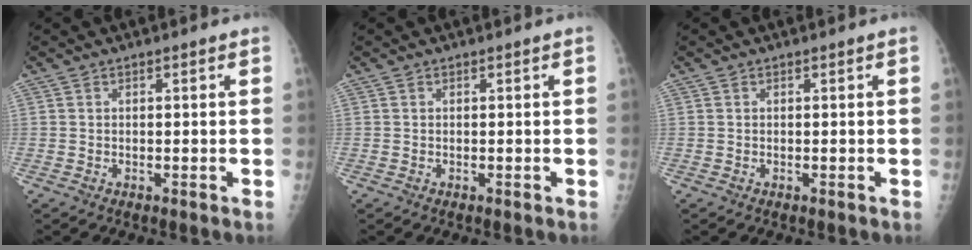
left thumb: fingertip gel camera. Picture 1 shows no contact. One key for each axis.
{"total": 0.0}
{"total": 0.0}